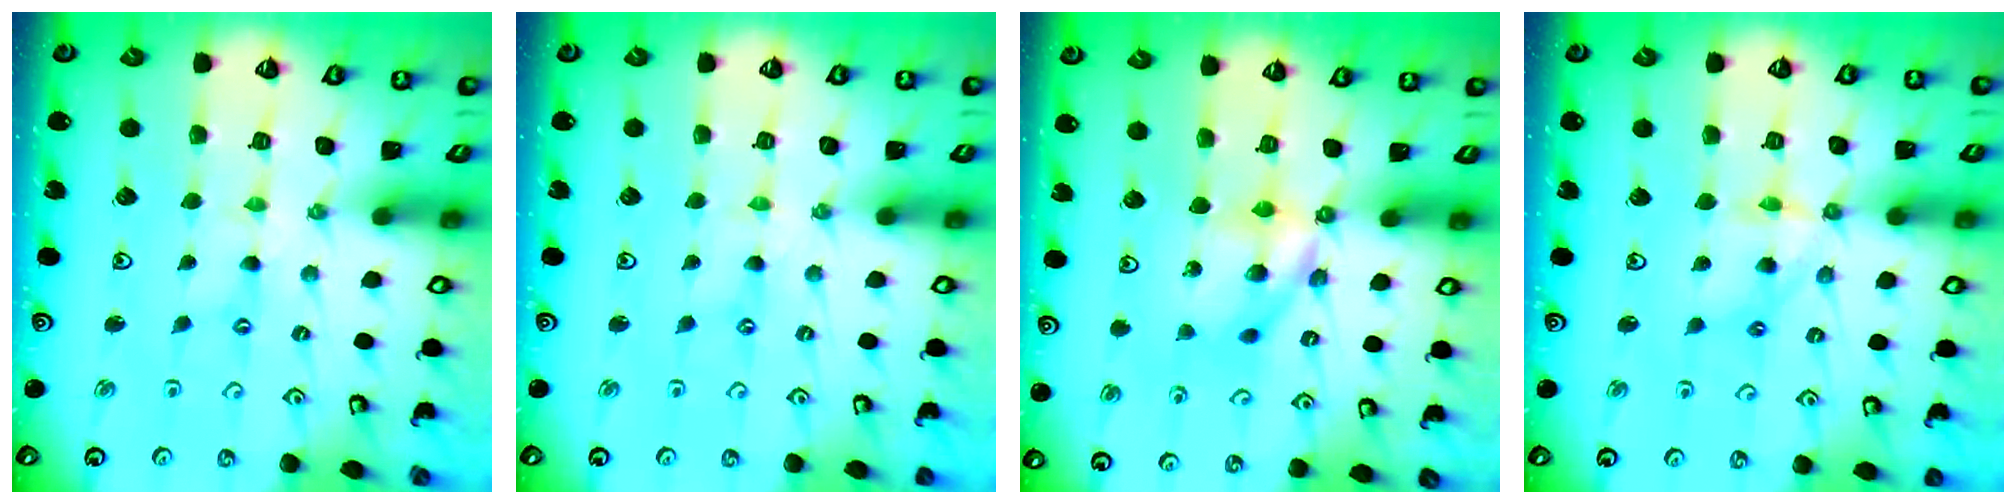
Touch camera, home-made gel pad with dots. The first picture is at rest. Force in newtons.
{"total": 0.0}
{"total": 9.7, "press": 9.7, "slide": 0.3}
{"total": 8.9, "press": 8.9, "slide": 0.7}